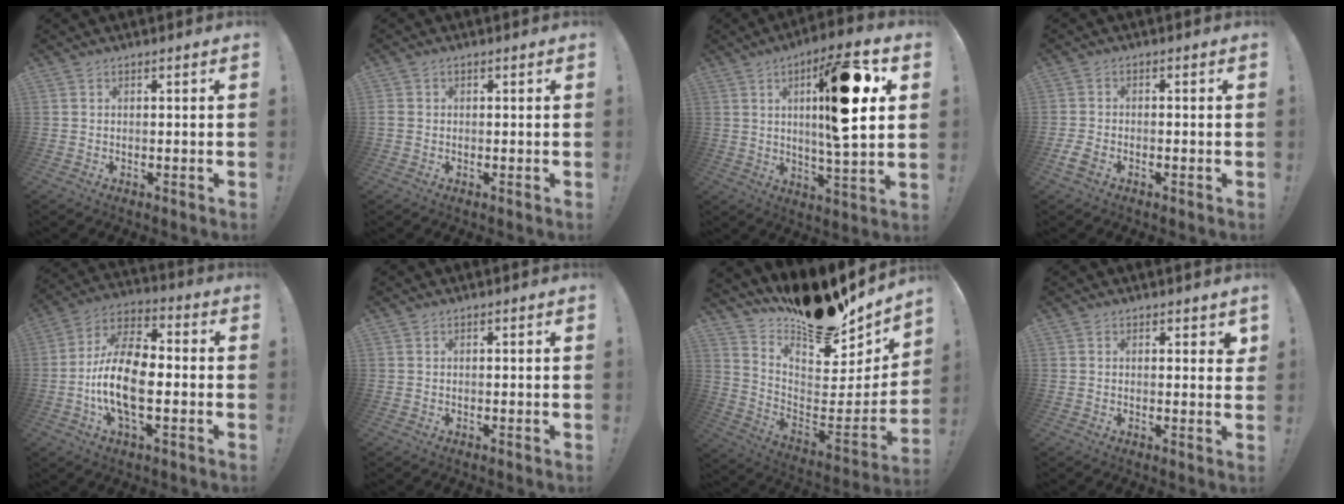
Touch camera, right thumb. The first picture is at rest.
{"total": 1.5, "force": [-0.2, 1.3, 0.7], "torque": [-0.017, 0.006, -0.002]}
{"total": 19.1, "force": [5.6, 4.4, 17.7], "torque": [-0.261, -0.016, 0.068]}
{"total": 3.8, "force": [-2.2, 1.9, 2.4], "torque": [-0.058, 0.000, -0.041]}
{"total": 16.3, "force": [-3.5, 8.2, 13.7], "torque": [-0.267, 0.011, -0.061]}
{"total": 0.0}
{"total": 16.6, "force": [13.9, 5.5, 7.3], "torque": [-0.092, -0.130, 0.229]}
{"total": 1.8, "force": [1.2, 1.2, 0.7], "torque": [0.001, -0.005, 0.020]}